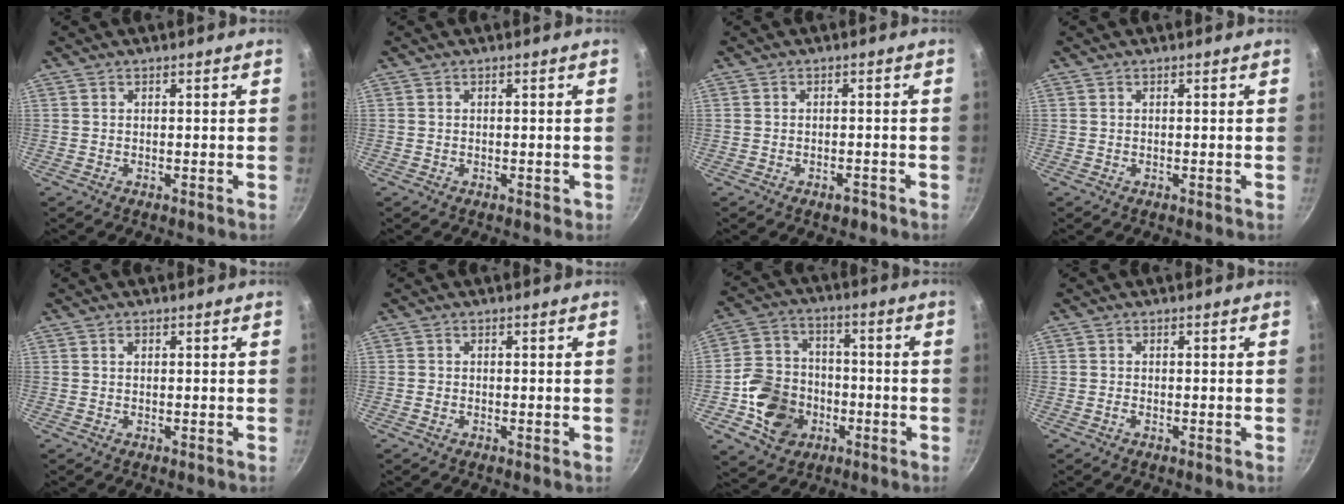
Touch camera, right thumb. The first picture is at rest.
{"total": 0.7, "force": [-0.2, 0.6, 0.4], "torque": [0.000, 0.001, -0.003]}
{"total": 2.0, "force": [-1.3, 1.0, 1.0], "torque": [-0.013, 0.013, -0.014]}
{"total": 0.0}
{"total": 0.7, "force": [0.2, 0.6, 0.4], "torque": [-0.007, 0.003, 0.005]}
{"total": 0.9, "force": [-0.4, 0.7, 0.4], "torque": [-0.007, 0.001, -0.008]}
{"total": 14.1, "force": [-4.0, 11.7, 6.8], "torque": [-0.102, 0.040, -0.069]}
{"total": 0.6, "force": [-0.4, 0.4, 0.3], "torque": [-0.006, 0.001, -0.009]}